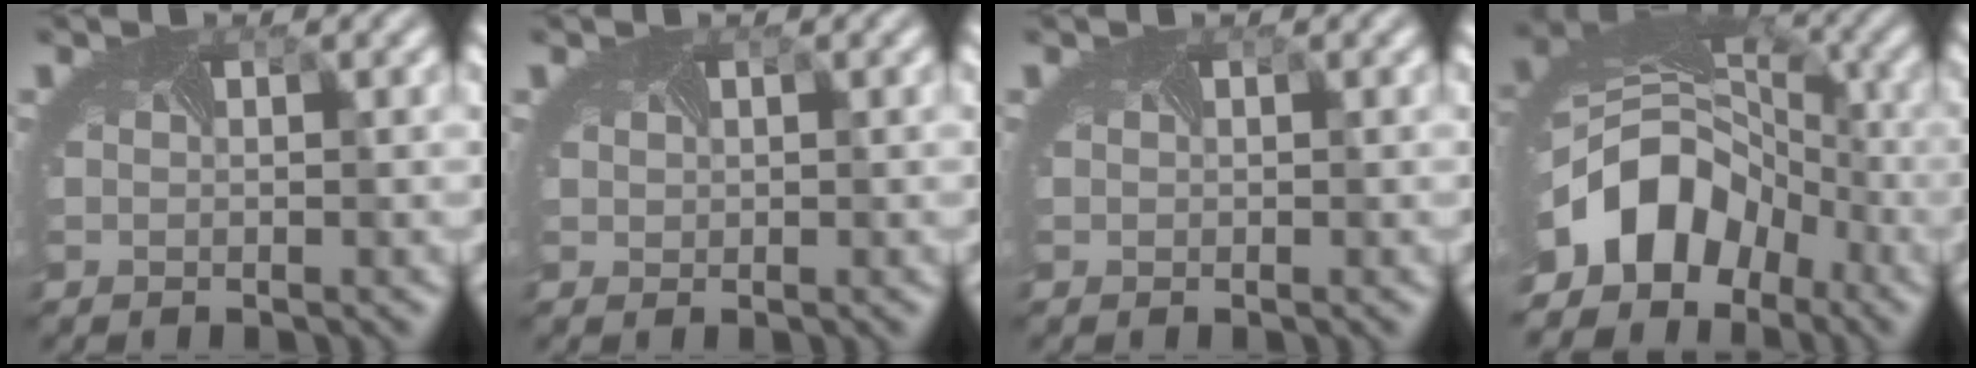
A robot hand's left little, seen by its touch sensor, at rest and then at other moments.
{"total": 0.5, "force": [0.3, 0.4, -0.1], "torque": [-0.003, -0.001, 0.006]}
{"total": 0.0}
{"total": 10.8, "force": [-5.3, 7.7, 5.4], "torque": [-0.116, -0.023, -0.098]}